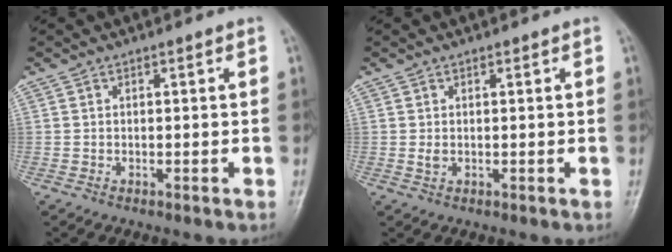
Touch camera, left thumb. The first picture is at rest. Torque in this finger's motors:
{"motor_torque": [0.10, 0.19, 0.17, -0.01, 0.00]}